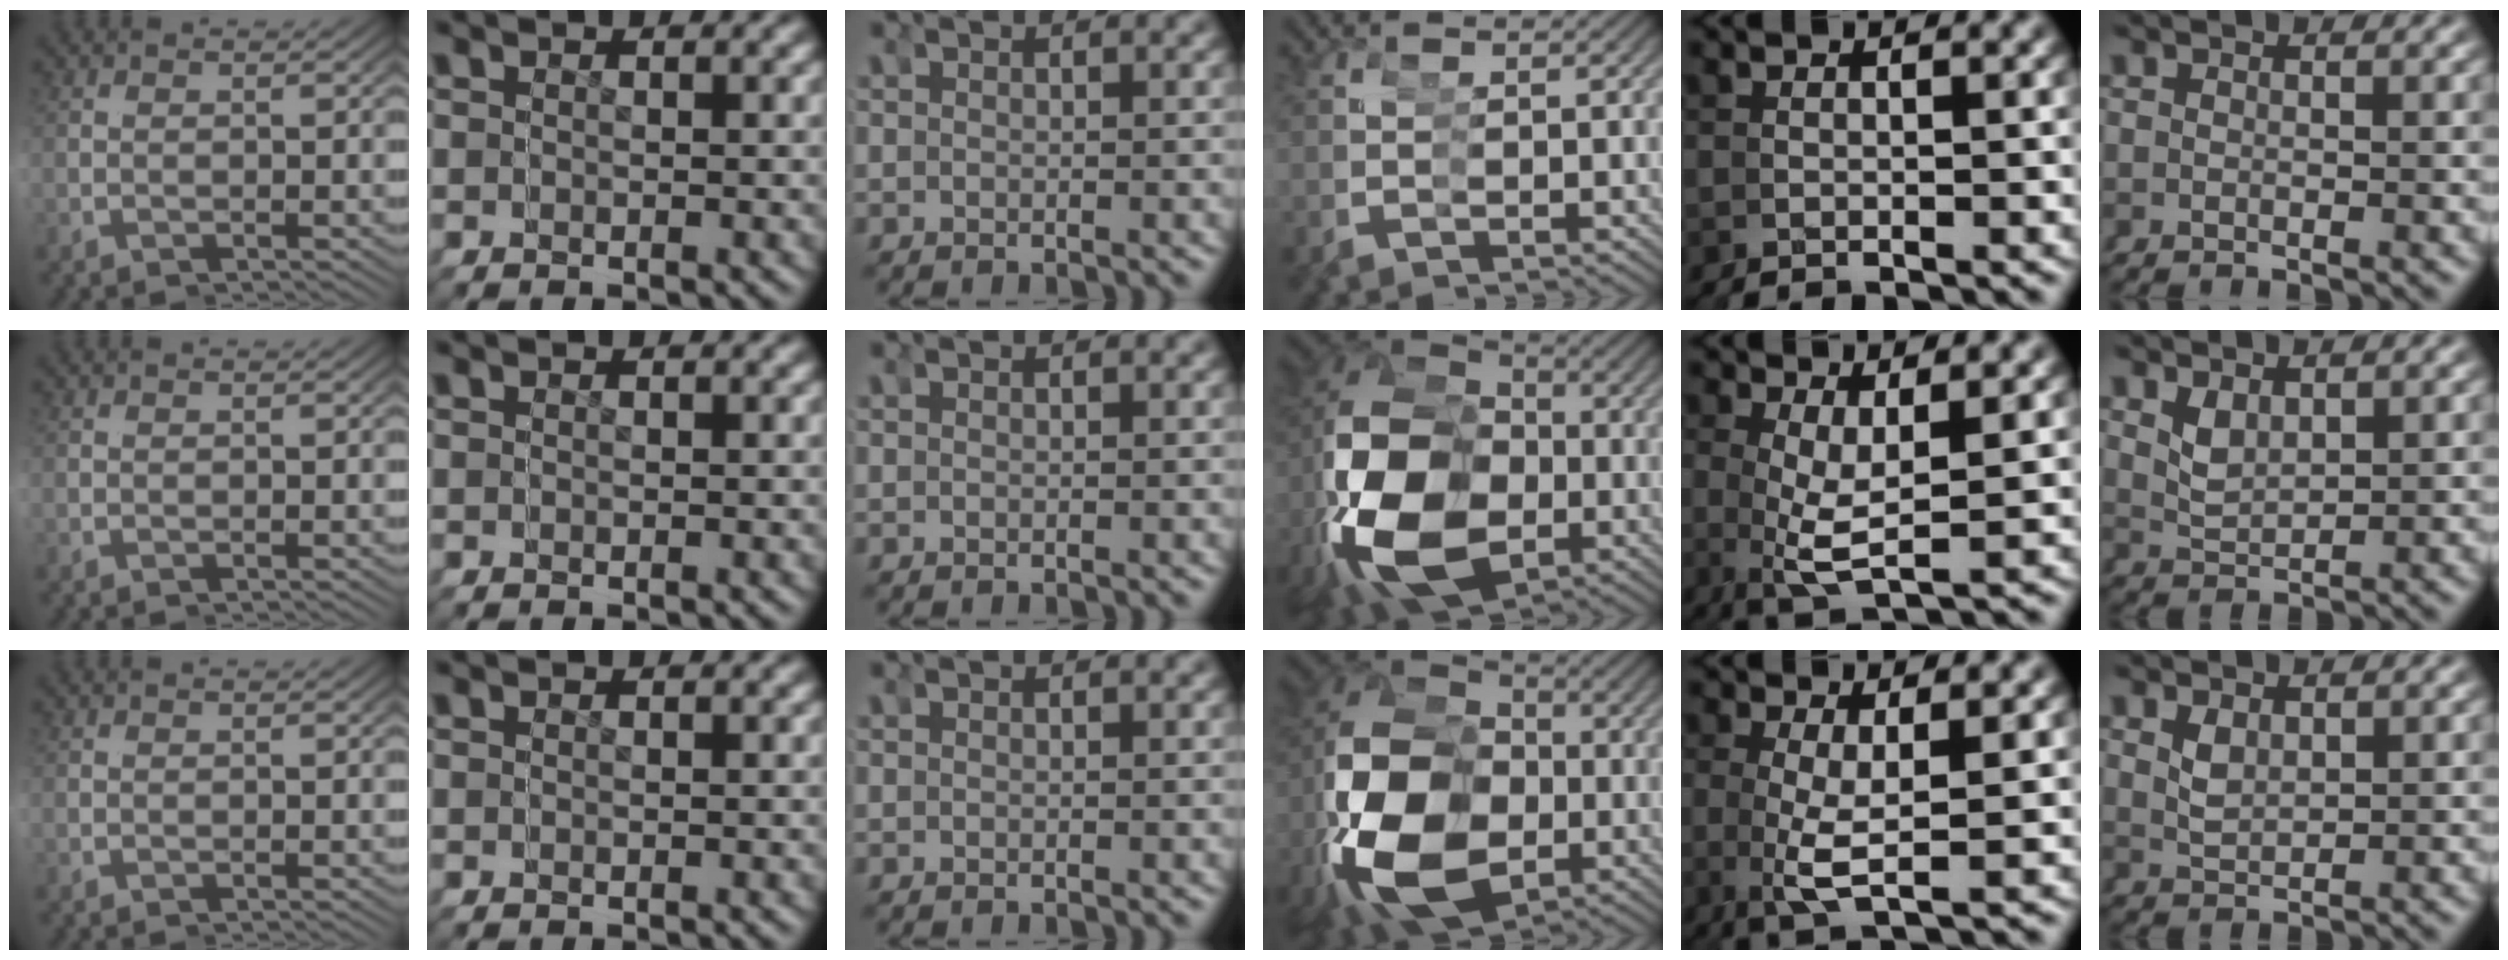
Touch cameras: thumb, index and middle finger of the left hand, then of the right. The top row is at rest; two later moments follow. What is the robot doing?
{"motion": "grasp_and_lifting", "object": "scissors"}